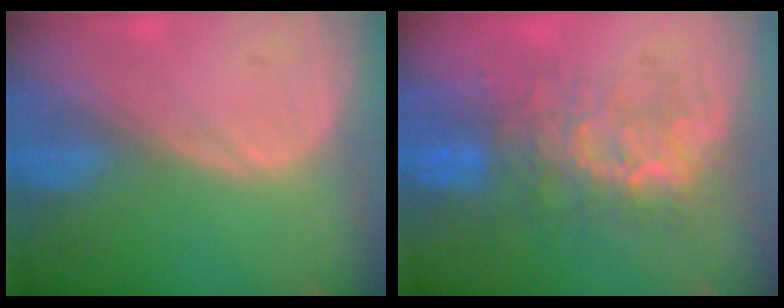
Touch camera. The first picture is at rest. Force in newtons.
{"total": 8.2, "press": 8.0, "slide": 1.9}